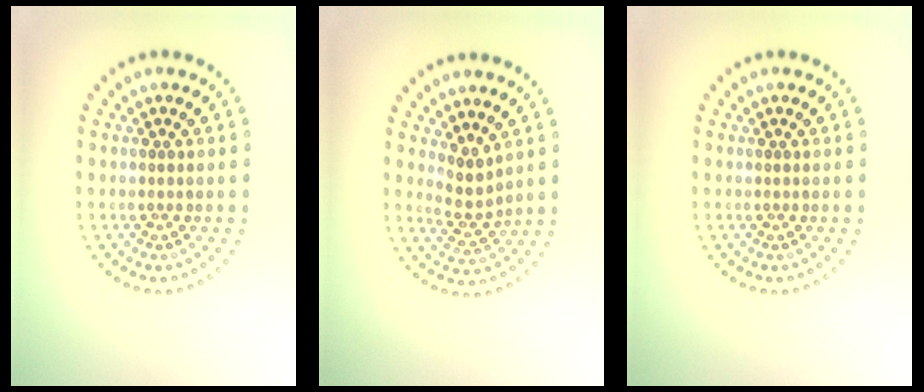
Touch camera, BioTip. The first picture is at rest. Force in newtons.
{"total": 2.3, "press": 1.7, "slide": 1.5}
{"total": 0.0}